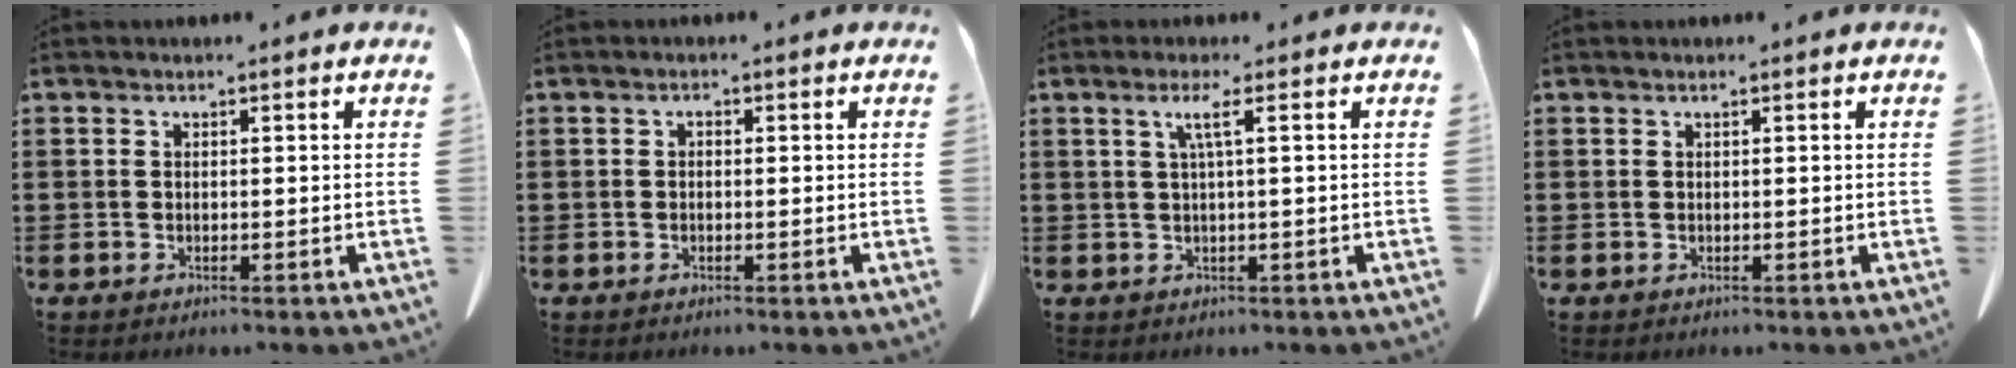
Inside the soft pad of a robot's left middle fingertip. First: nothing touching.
{"total": 1.1, "force": [-0.5, 0.5, 0.8], "torque": [-0.018, 0.001, -0.009]}
{"total": 2.9, "force": [0.8, -0.4, 2.7], "torque": [-0.054, -0.005, 0.012]}
{"total": 0.0}